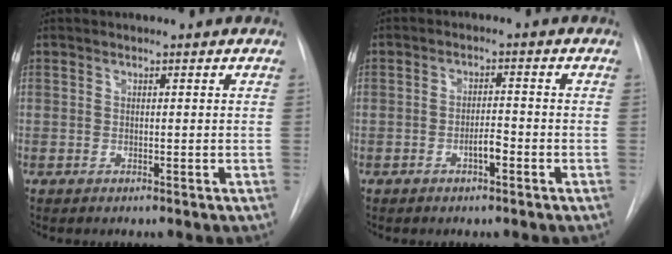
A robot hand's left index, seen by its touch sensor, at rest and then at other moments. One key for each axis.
{"total": 2.6, "fx": -1.2, "fy": 0.7, "fz": 2.2, "tx": -0.036, "ty": 0.002, "tz": -0.020}